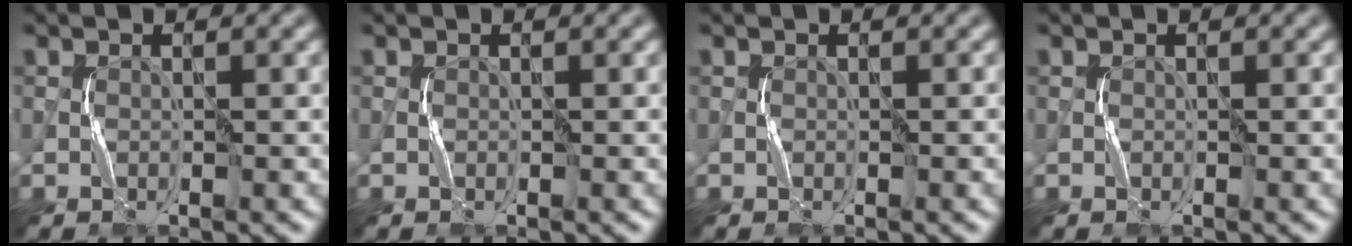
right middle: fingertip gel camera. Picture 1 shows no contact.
{"total": 0.0}
{"total": 0.0}
{"total": 0.0}